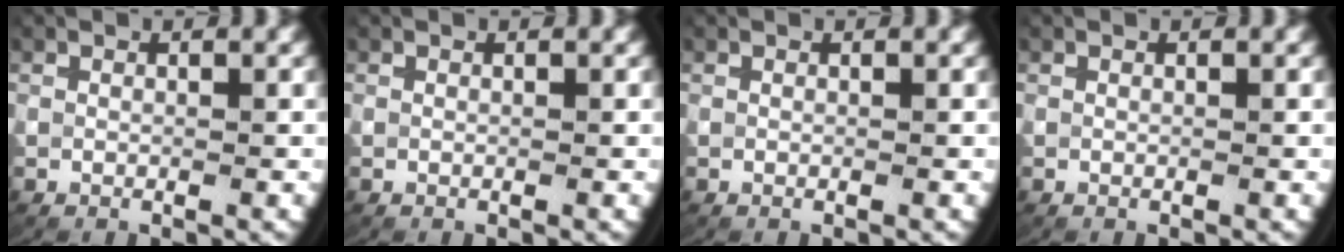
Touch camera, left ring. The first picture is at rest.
{"total": 0.0}
{"total": 0.9, "force": [0.1, -0.9, -0.4], "torque": [0.003, -0.007, 0.009]}
{"total": 0.0}